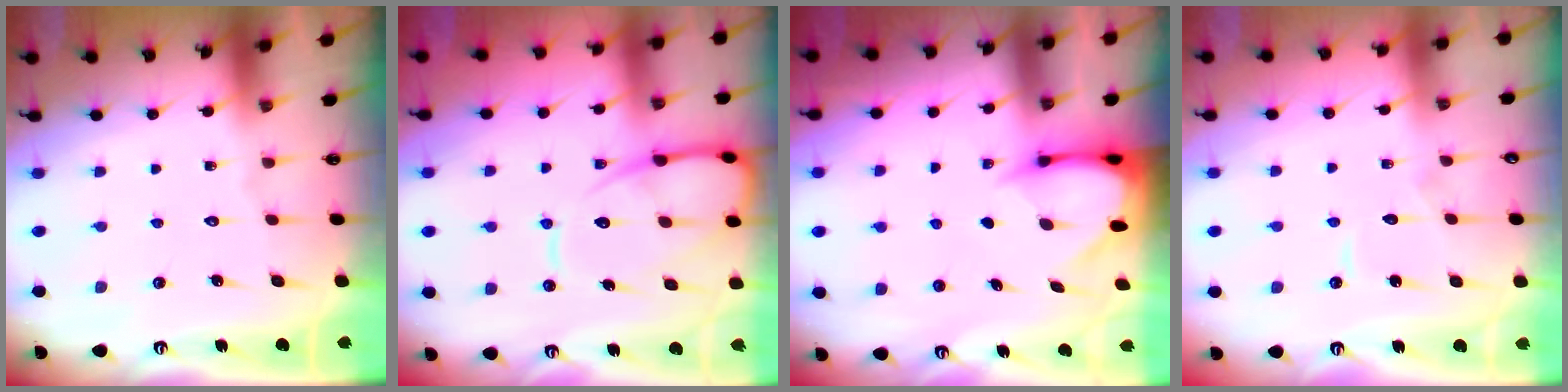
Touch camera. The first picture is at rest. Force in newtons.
{"total": 12.9, "press": 12.8, "slide": 1.4}
{"total": 3.4, "press": 3.4, "slide": 0.2}
{"total": 3.9, "press": 3.8, "slide": 0.2}